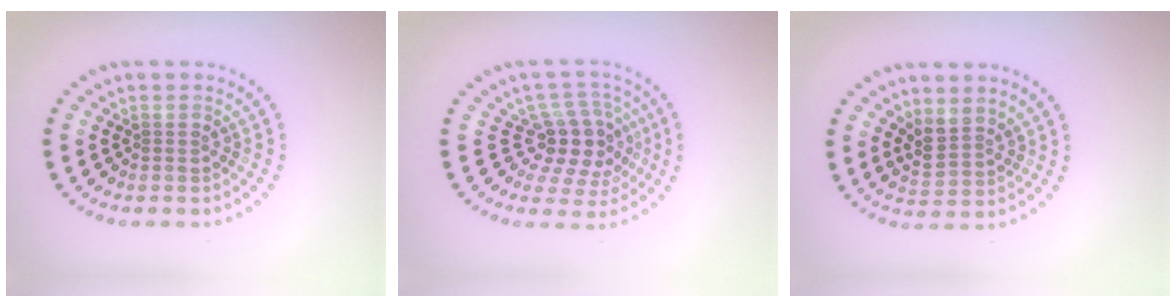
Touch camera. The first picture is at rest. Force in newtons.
{"total": 4.2, "press": 3.6, "slide": 2.2}
{"total": 2.4, "press": 1.9, "slide": 1.5}